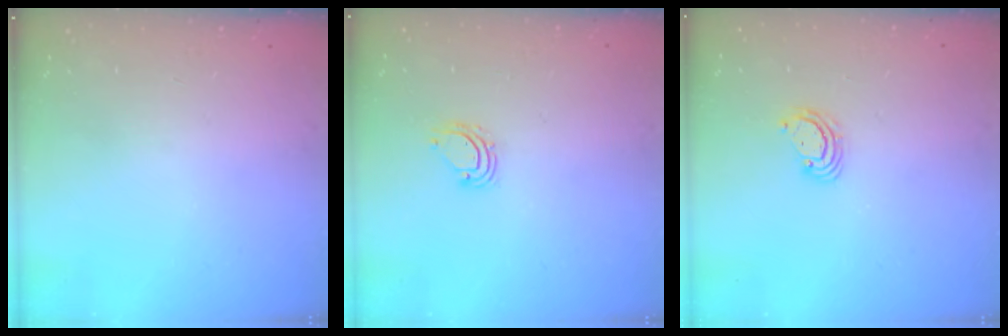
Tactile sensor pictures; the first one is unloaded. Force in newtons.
{"total": 4.9, "press": 4.9, "slide": 0.4}
{"total": 2.8, "press": 2.8, "slide": 0.3}